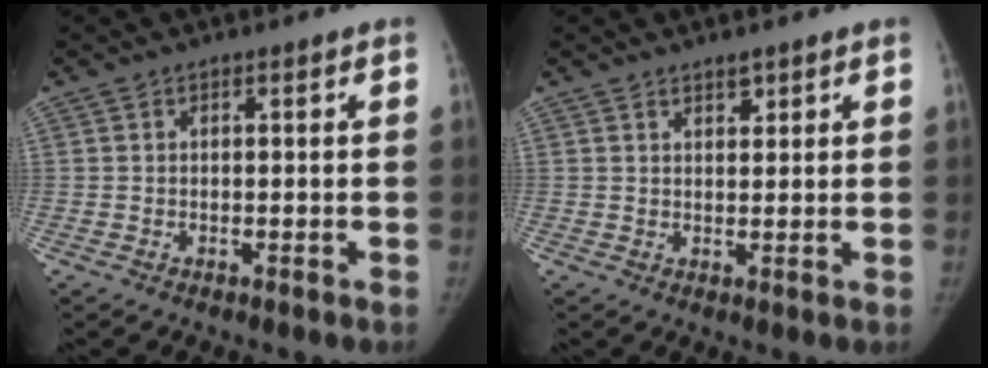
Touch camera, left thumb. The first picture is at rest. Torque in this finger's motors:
{"motor_torque": [-0.33, 0.03, -0.31, 0.35, -0.02]}